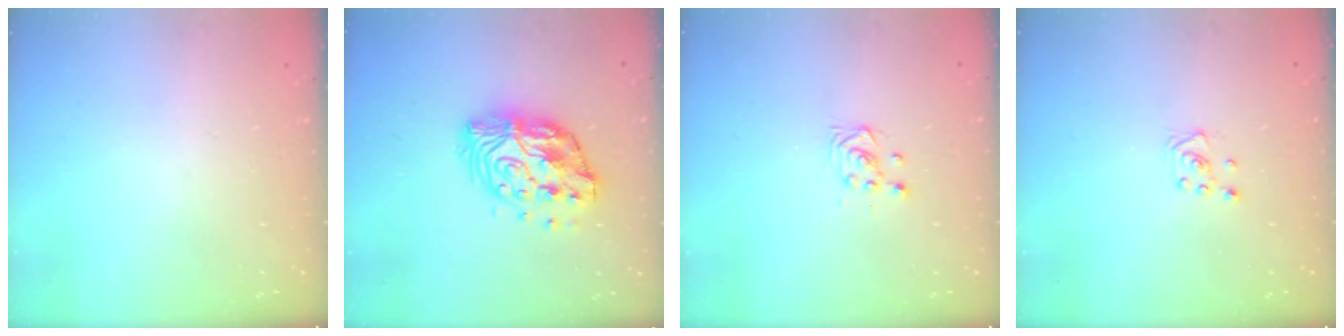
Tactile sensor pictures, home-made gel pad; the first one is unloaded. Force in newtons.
{"total": 14.0, "press": 13.9, "slide": 1.1}
{"total": 3.7, "press": 3.5, "slide": 1.1}
{"total": 3.0, "press": 2.9, "slide": 0.3}